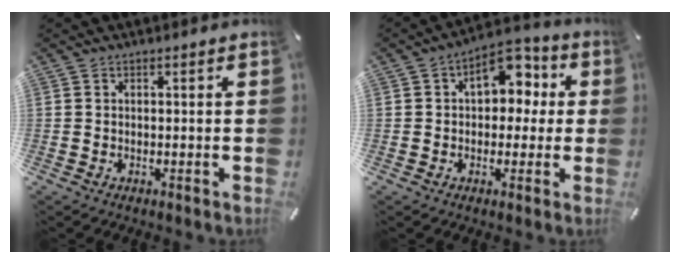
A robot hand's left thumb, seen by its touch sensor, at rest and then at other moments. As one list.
[{"total": 9.8, "force": [2.6, 7.0, 6.3], "torque": [-0.074, -0.007, 0.039]}]